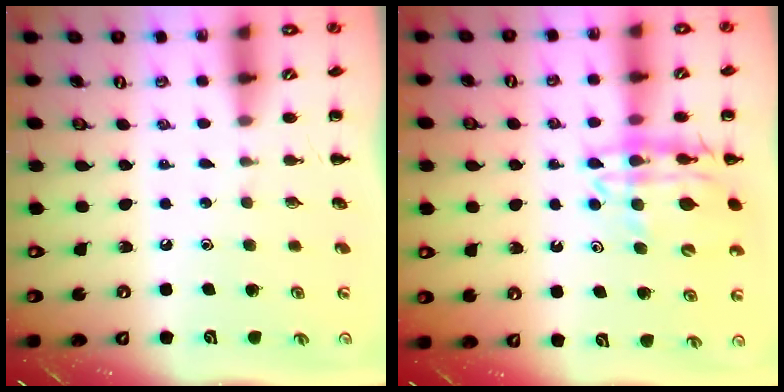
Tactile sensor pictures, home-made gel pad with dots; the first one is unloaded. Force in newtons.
{"total": 14.4, "press": 14.0, "slide": 3.4}